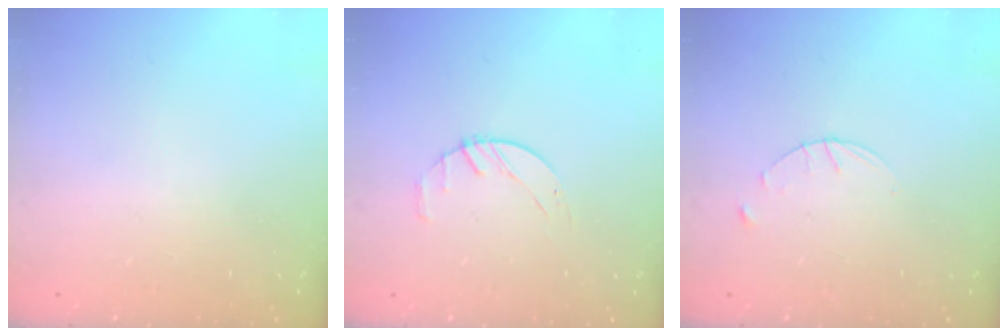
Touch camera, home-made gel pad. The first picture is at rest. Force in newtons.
{"total": 2.5, "press": 2.5, "slide": 0.4}
{"total": 3.6, "press": 3.5, "slide": 0.4}